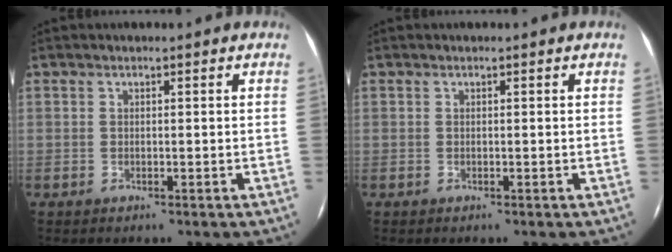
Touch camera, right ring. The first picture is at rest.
{"total": 0.0}